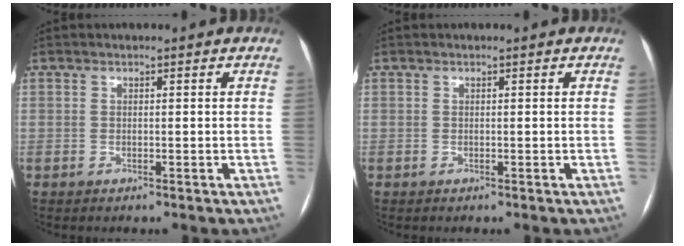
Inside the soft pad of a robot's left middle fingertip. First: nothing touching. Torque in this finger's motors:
{"motor_torque": [0.14, -0.17, 0.06, 0.00]}